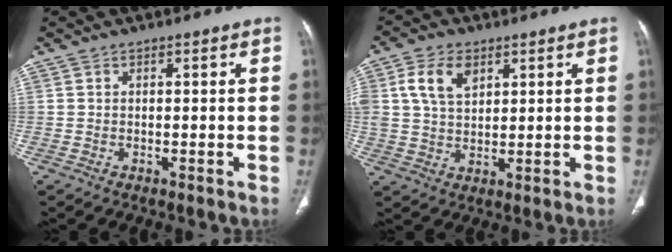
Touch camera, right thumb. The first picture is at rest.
{"total": 7.9, "force": [3.2, 5.0, 5.2], "torque": [-0.089, -0.007, 0.064]}